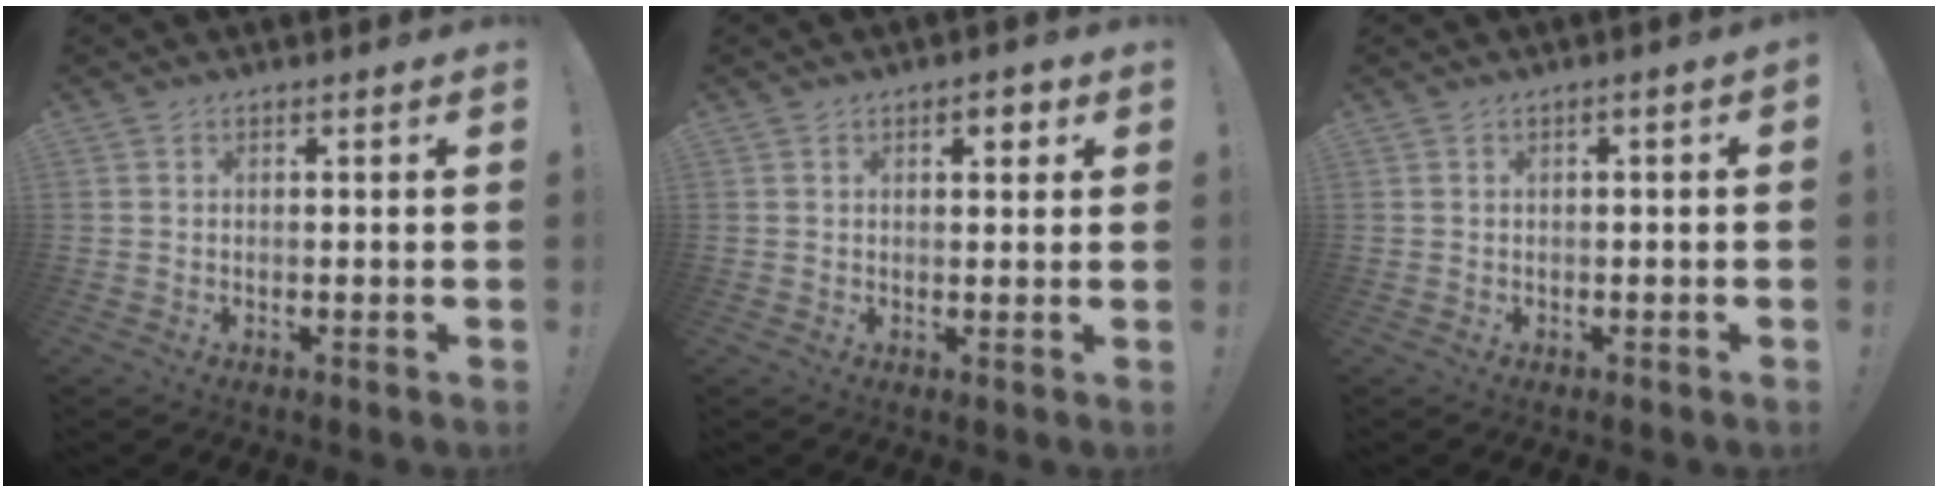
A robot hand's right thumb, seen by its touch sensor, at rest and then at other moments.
{"total": 2.9, "force": [1.4, 1.3, 2.2], "torque": [-0.016, -0.008, 0.015]}
{"total": 1.4, "force": [-0.8, -0.2, 1.1], "torque": [-0.017, 0.001, -0.014]}